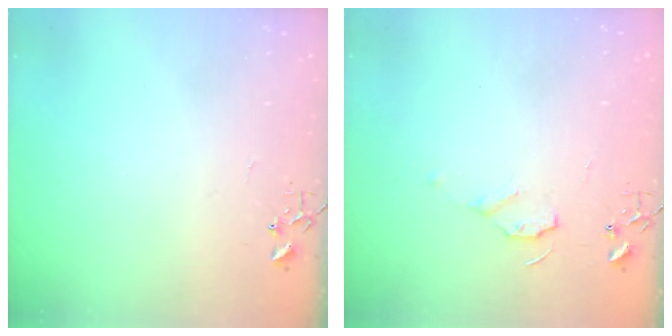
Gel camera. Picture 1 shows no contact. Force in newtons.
{"total": 7.0, "press": 6.9, "slide": 0.8}